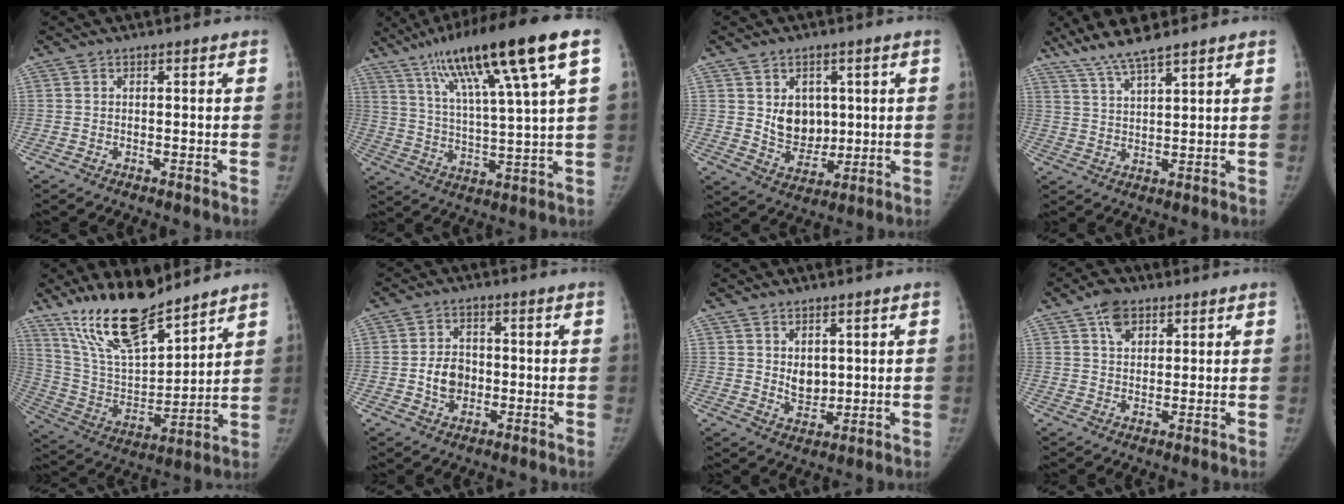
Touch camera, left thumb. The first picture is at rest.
{"total": 20.2, "force": [10.5, 1.8, 17.2], "torque": [-0.281, -0.015, 0.176]}
{"total": 8.7, "force": [1.5, 6.9, 5.0], "torque": [-0.033, -0.014, 0.039]}
{"total": 8.5, "force": [6.7, 1.2, 5.0], "torque": [-0.095, -0.021, 0.132]}
{"total": 19.3, "force": [14.8, 6.2, 10.7], "torque": [-0.151, -0.079, 0.280]}
{"total": 5.9, "force": [-1.0, 4.8, 3.4], "torque": [-0.033, 0.011, -0.020]}
{"total": 4.7, "force": [1.1, 3.5, 2.9], "torque": [-0.023, -0.015, 0.028]}
{"total": 5.4, "force": [2.9, 3.7, 2.8], "torque": [-0.028, -0.009, 0.048]}